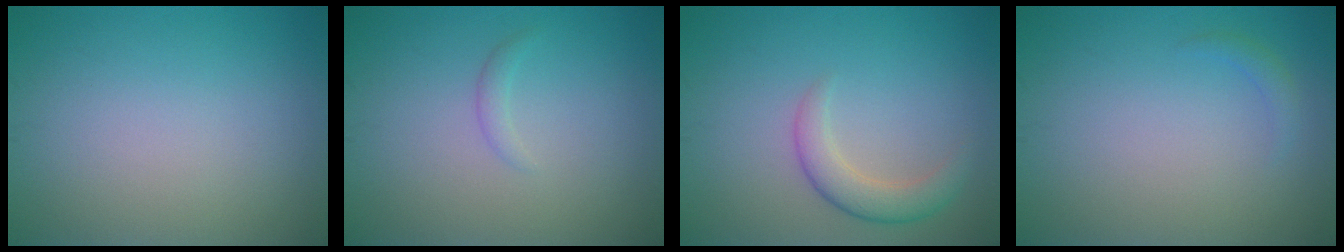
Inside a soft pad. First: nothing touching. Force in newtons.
{"total": 0.8, "press": 0.8, "slide": 0.1}
{"total": 2.9, "press": 2.9, "slide": 0.2}
{"total": 0.9, "press": 0.9, "slide": 0.0}